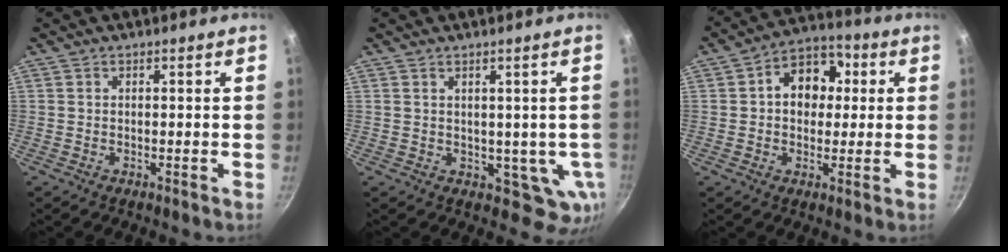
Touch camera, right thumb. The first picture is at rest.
{"total": 6.1, "force": [0.5, 4.2, 4.4], "torque": [-0.040, -0.009, 0.016]}
{"total": 11.0, "force": [1.7, 8.5, 6.8], "torque": [-0.051, 0.020, 0.010]}